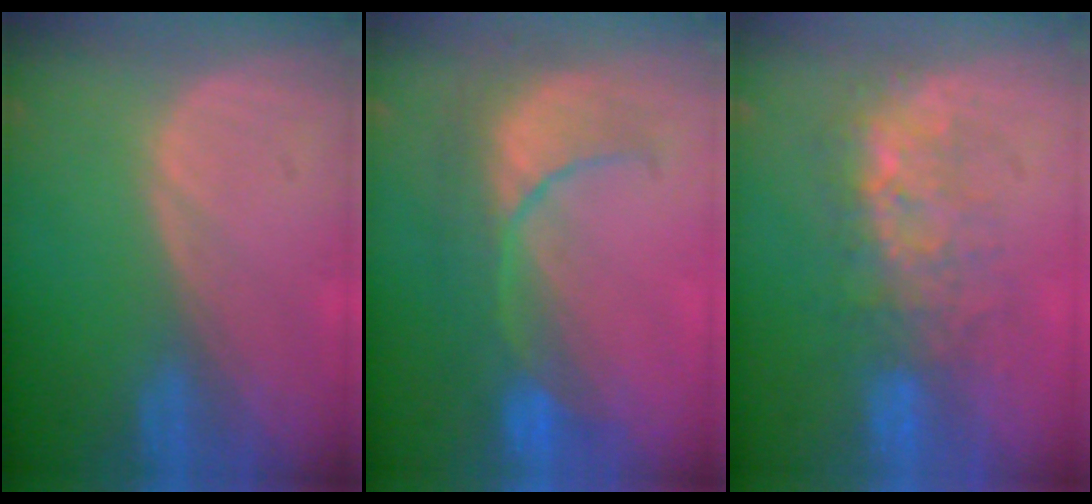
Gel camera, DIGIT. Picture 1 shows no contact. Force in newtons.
{"total": 8.1, "press": 8.1, "slide": 0.7}
{"total": 7.7, "press": 7.3, "slide": 2.3}